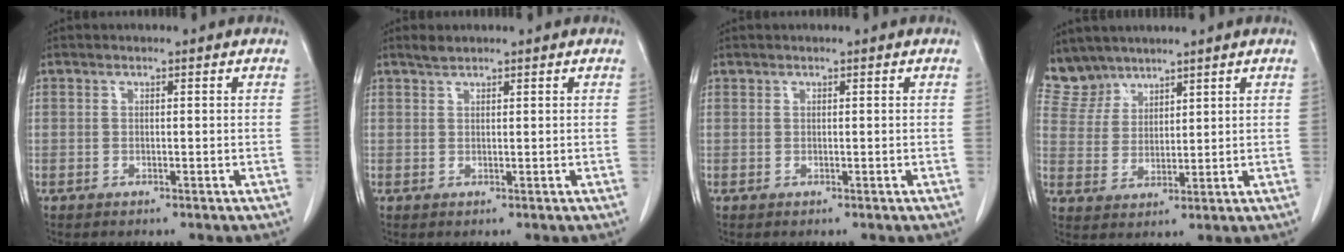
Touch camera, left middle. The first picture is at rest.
{"total": 1.2, "force": [1.1, 0.2, 0.4], "torque": [-0.012, 0.003, 0.024]}
{"total": 0.0}
{"total": 5.3, "force": [4.9, 2.1, -0.4], "torque": [0.003, 0.005, 0.111]}